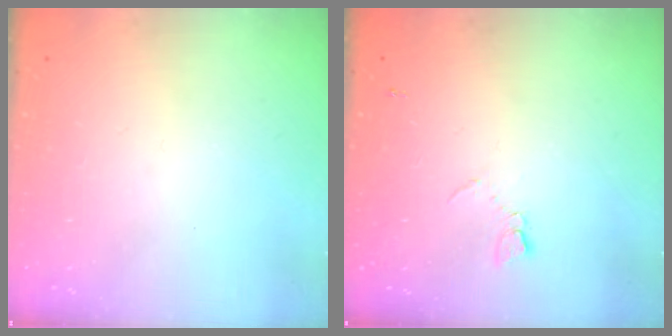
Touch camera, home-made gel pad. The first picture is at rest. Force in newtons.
{"total": 4.5, "press": 4.5, "slide": 0.7}